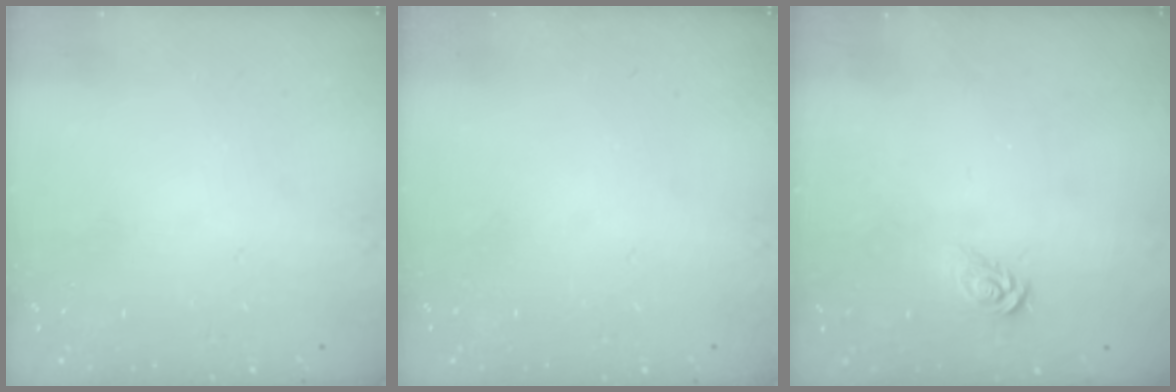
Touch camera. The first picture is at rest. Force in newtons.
{"total": 0.0}
{"total": 3.5, "press": 3.5, "slide": 0.2}